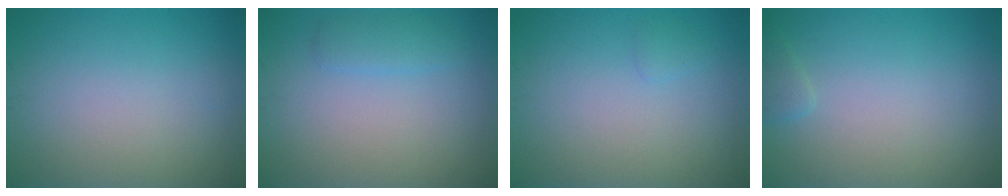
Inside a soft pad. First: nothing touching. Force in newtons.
{"total": 1.5, "press": 1.5, "slide": 0.1}
{"total": 0.6, "press": 0.6, "slide": 0.1}
{"total": 0.9, "press": 0.9, "slide": 0.1}